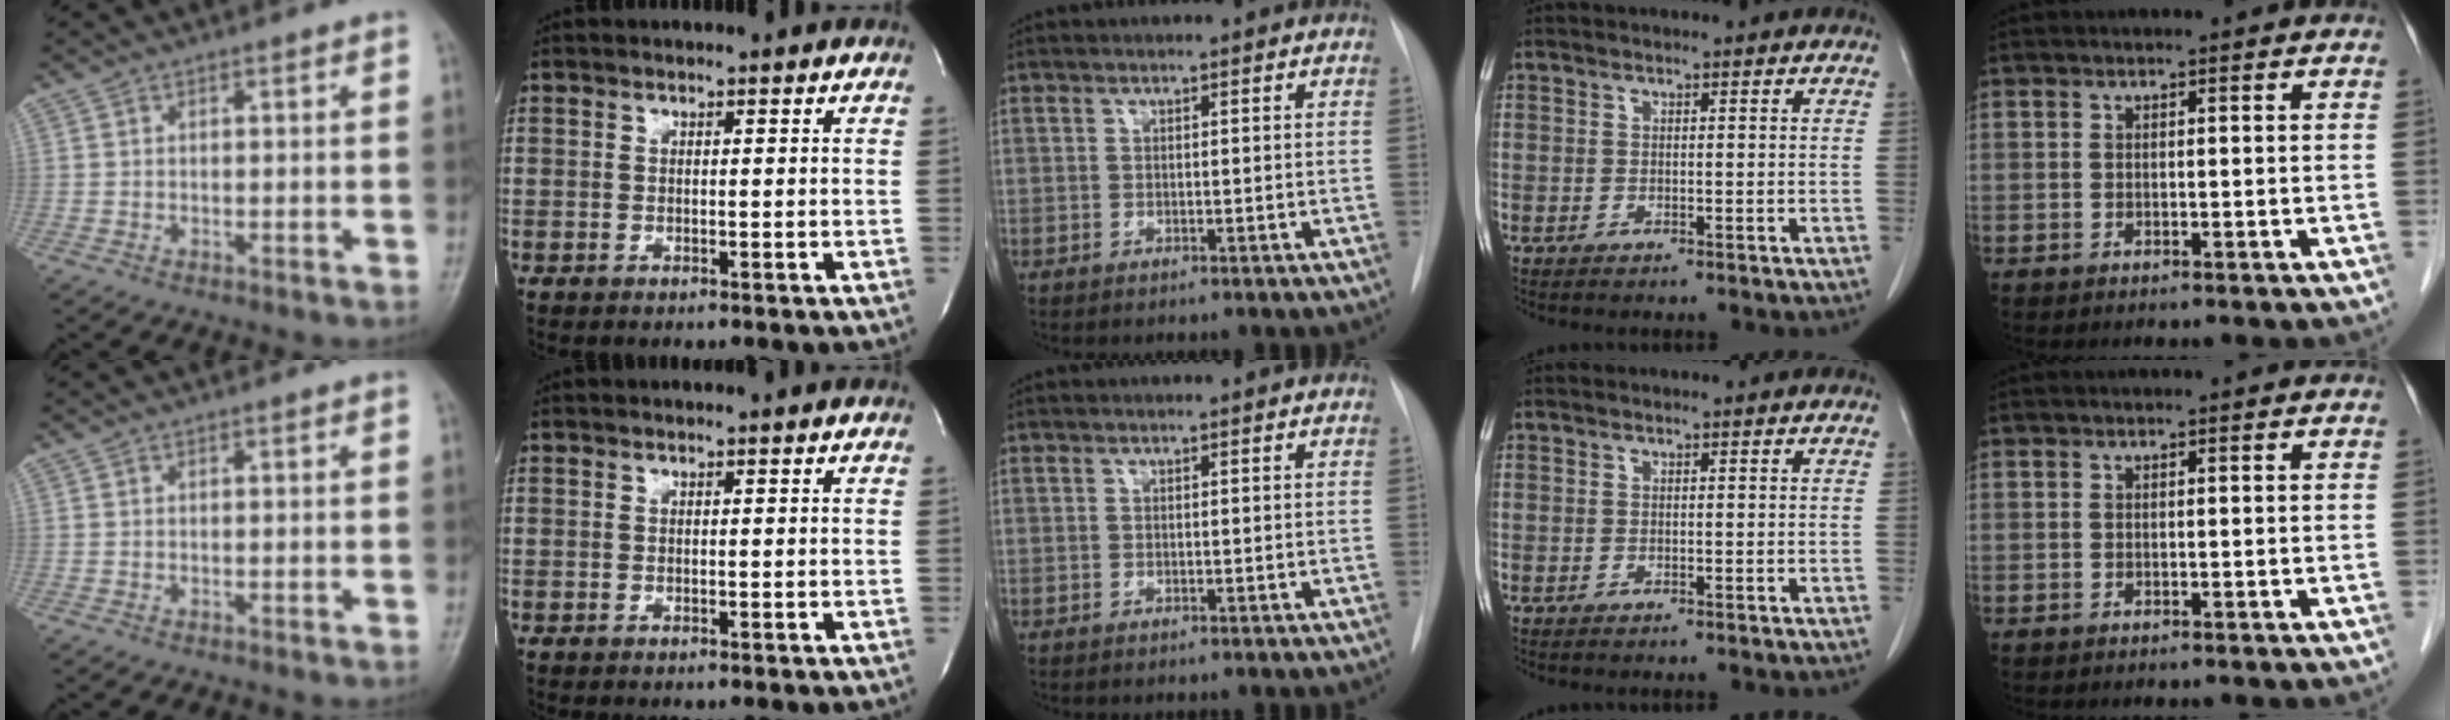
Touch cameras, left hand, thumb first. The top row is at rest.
{}